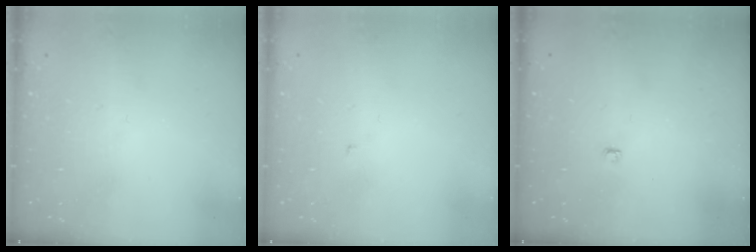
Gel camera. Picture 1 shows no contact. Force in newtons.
{"total": 1.8, "press": 1.8, "slide": 0.2}
{"total": 2.8, "press": 2.7, "slide": 0.3}